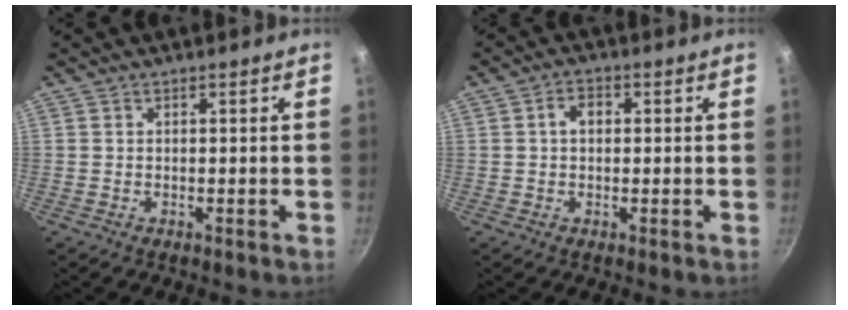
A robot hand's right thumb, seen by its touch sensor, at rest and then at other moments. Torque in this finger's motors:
{"motor_torque": [0.43, 1.44, 0.57, -0.05, 0.04]}